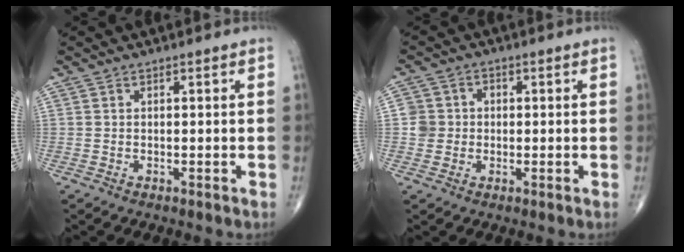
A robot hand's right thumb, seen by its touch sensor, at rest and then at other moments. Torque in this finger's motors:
{"motor_torque": [0.45, 0.65, 0.32, 0.16, -0.02]}